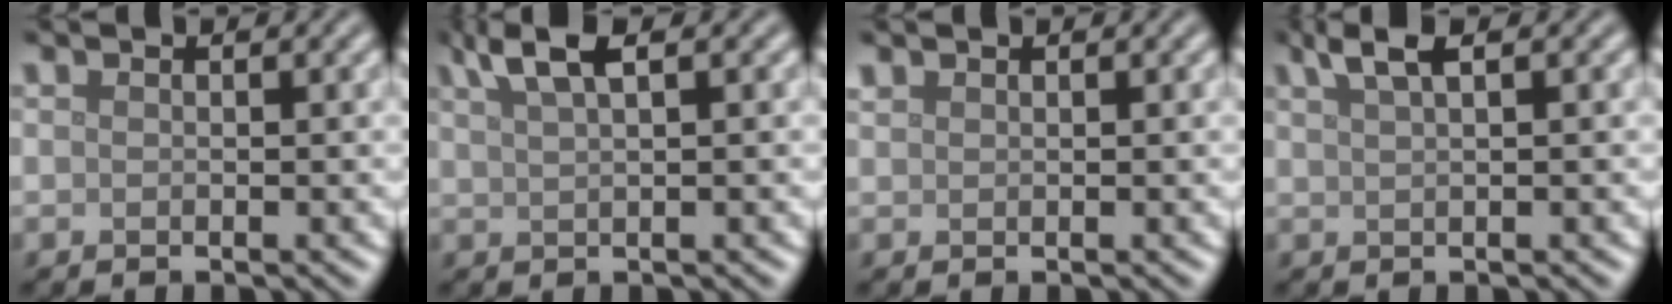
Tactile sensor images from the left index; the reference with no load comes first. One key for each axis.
{"total": 3.4, "fx": 2.1, "fy": 0.9, "fz": 2.5, "tx": -0.040, "ty": 0.010, "tz": 0.040}
{"total": 0.6, "fx": 0.5, "fy": 0.2, "fz": 0.0, "tx": -0.001, "ty": 0.003, "tz": 0.013}
{"total": 2.6, "fx": 1.6, "fy": 0.7, "fz": 1.9, "tx": -0.028, "ty": 0.007, "tz": 0.029}